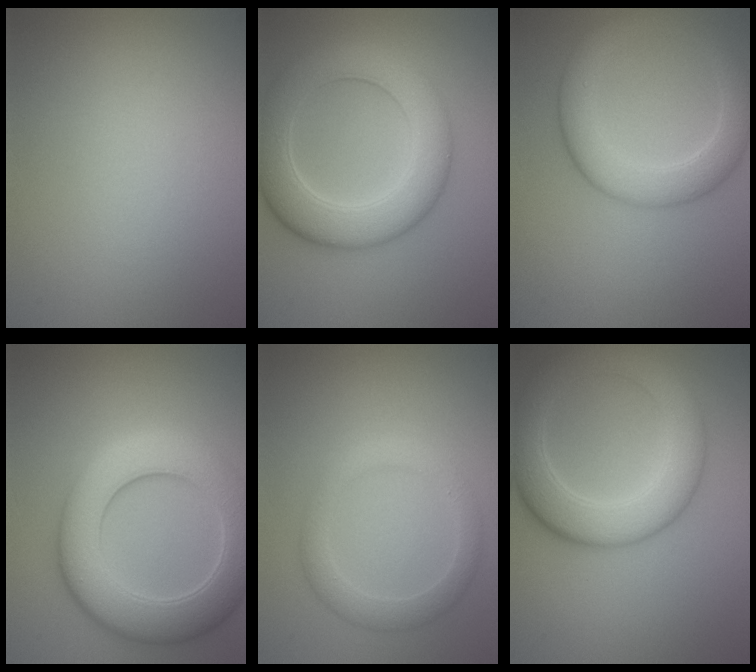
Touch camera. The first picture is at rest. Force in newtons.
{"total": 7.5, "press": 7.5, "slide": 0.3}
{"total": 5.3, "press": 5.3, "slide": 0.5}
{"total": 8.3, "press": 8.3, "slide": 0.5}
{"total": 2.8, "press": 2.8, "slide": 0.1}
{"total": 6.6, "press": 6.6, "slide": 0.2}